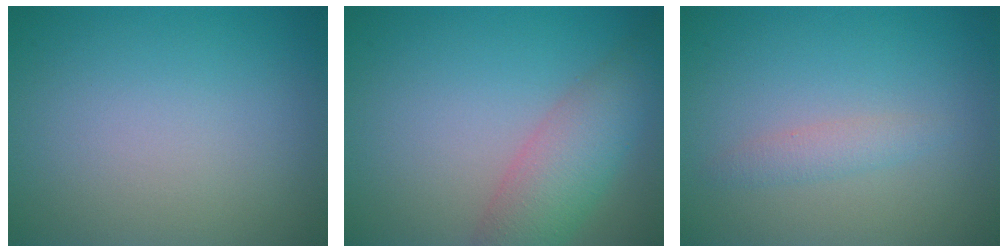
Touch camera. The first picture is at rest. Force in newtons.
{"total": 5.0, "press": 5.0, "slide": 0.2}
{"total": 1.4, "press": 1.4, "slide": 0.0}